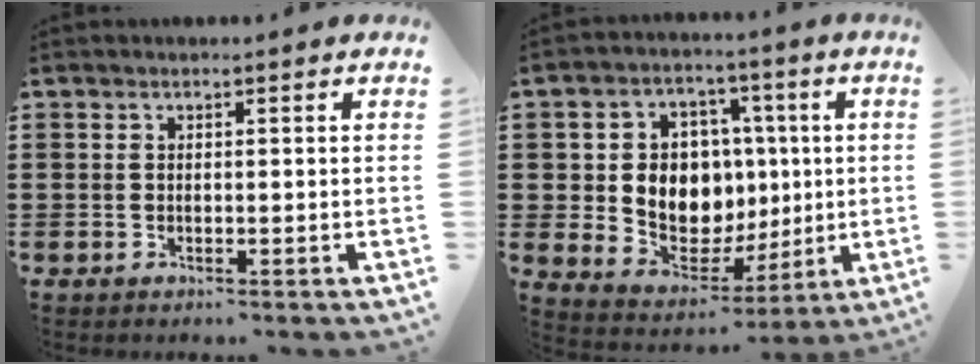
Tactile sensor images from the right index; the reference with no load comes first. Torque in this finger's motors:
{"motor_torque": [1.58, -0.56, 1.05, 0.21]}